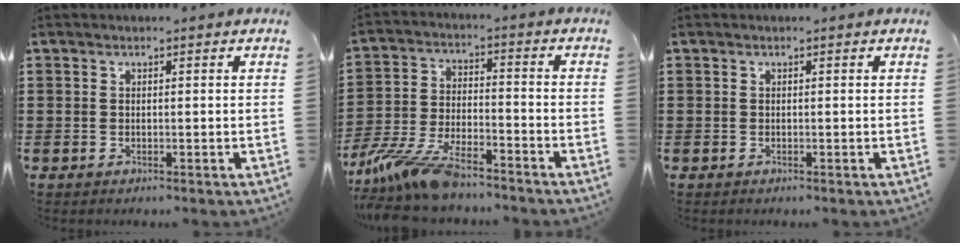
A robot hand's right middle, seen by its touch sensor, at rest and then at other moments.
{"total": 9.9, "force": [-8.5, 1.7, 4.7], "torque": [-0.107, 0.010, -0.169]}
{"total": 0.0}